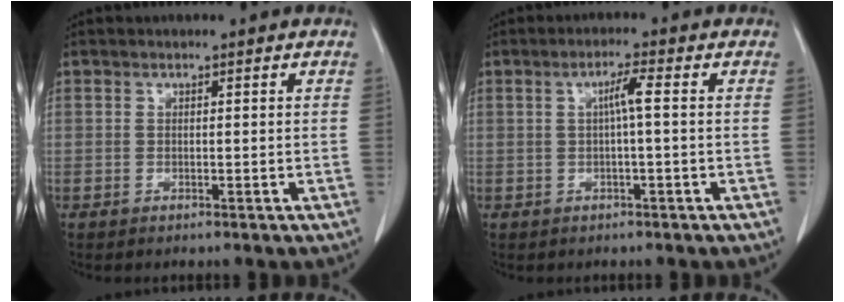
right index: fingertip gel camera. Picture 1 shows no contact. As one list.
[{"total": 2.8, "force": [0.2, 0.0, 2.8], "torque": [-0.050, 0.006, 0.004]}]